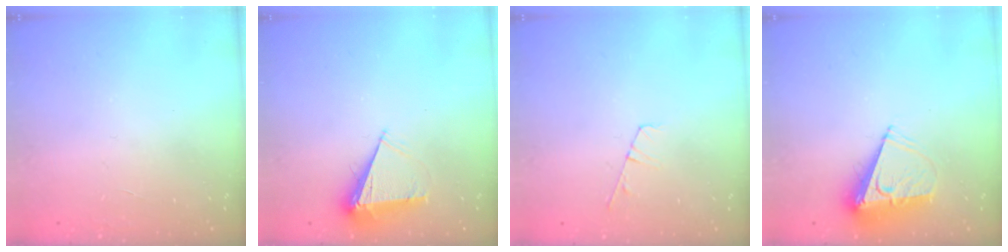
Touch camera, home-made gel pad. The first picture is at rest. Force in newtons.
{"total": 7.2, "press": 7.2, "slide": 0.8}
{"total": 4.0, "press": 4.0, "slide": 0.4}
{"total": 8.5, "press": 8.5, "slide": 0.6}